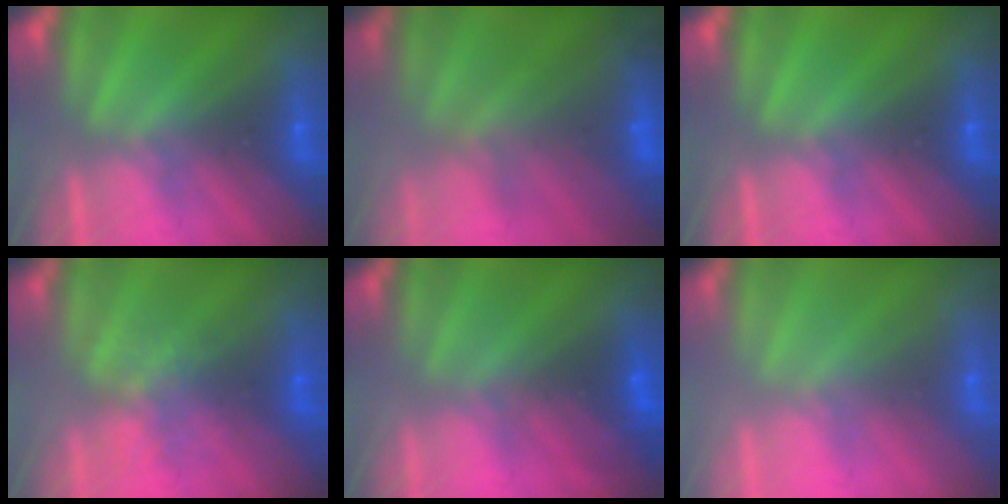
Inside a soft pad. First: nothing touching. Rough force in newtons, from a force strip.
{"total": 11.1}
{"total": 0.0}
{"total": 4.3}
{"total": 2.9}
{"total": 2.2}